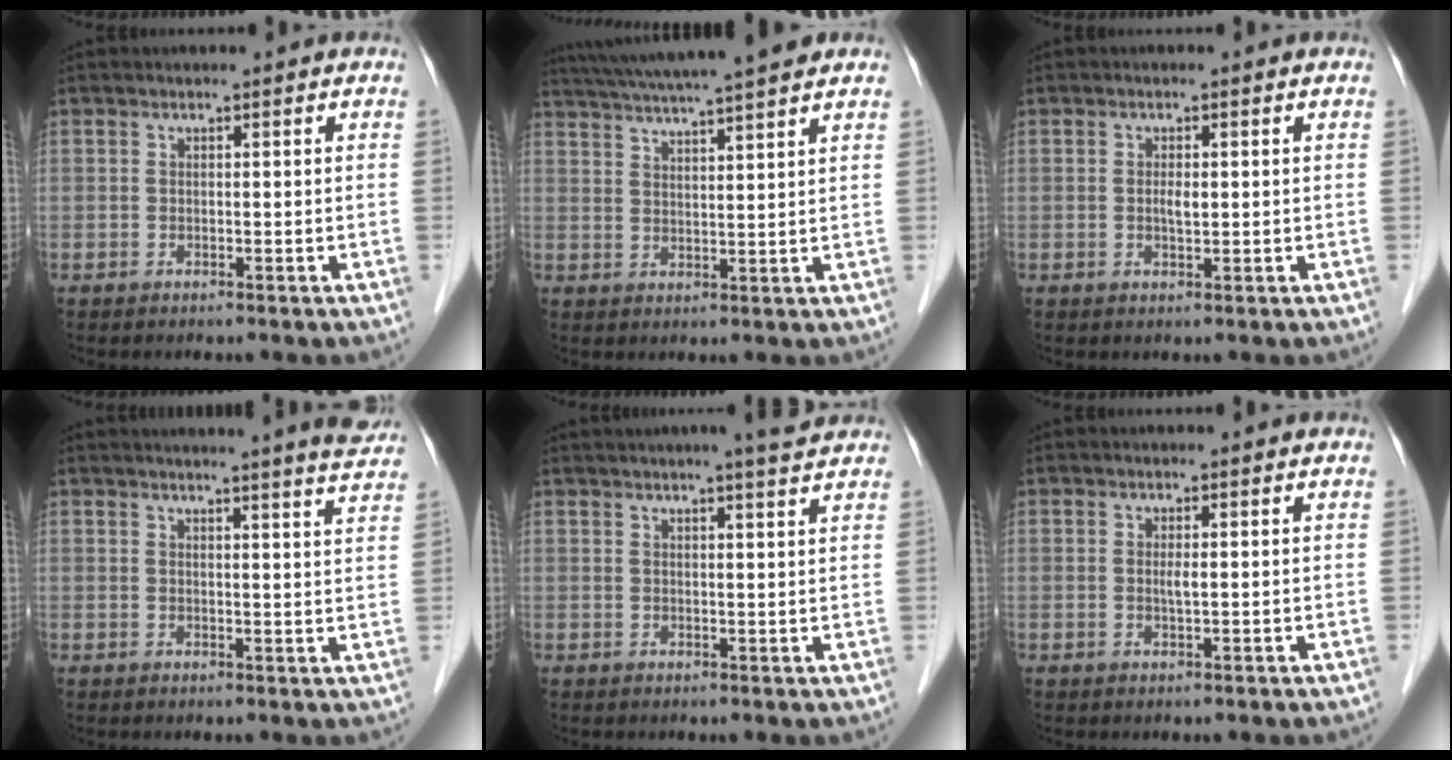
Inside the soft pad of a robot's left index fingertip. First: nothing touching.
{"total": 14.4, "force": [12.5, -0.2, 7.0], "torque": [-0.126, 0.027, 0.182]}
{"total": 1.7, "force": [0.1, 0.5, 1.6], "torque": [-0.032, 0.000, 0.002]}
{"total": 11.0, "force": [10.1, -0.9, 4.3], "torque": [-0.059, -0.022, 0.102]}
{"total": 5.9, "force": [5.0, -0.3, 3.1], "torque": [-0.049, 0.011, 0.064]}
{"total": 1.3, "force": [0.2, 0.1, 1.3], "torque": [-0.028, -0.001, 0.004]}